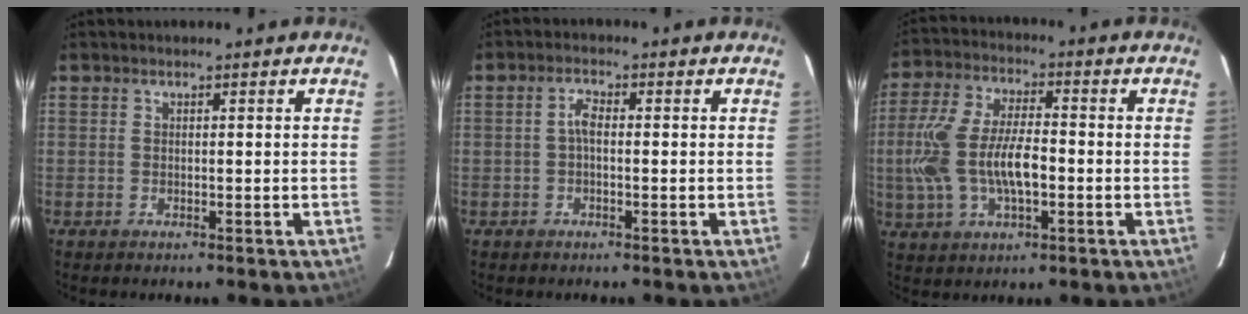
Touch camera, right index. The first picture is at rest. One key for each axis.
{"total": 2.2, "fx": -0.3, "fy": 0.9, "fz": 1.9, "tx": -0.041, "ty": 0.009, "tz": -0.007}
{"total": 13.8, "fx": -2.1, "fy": 6.1, "fz": 12.2, "tx": -0.259, "ty": 0.003, "tz": -0.036}